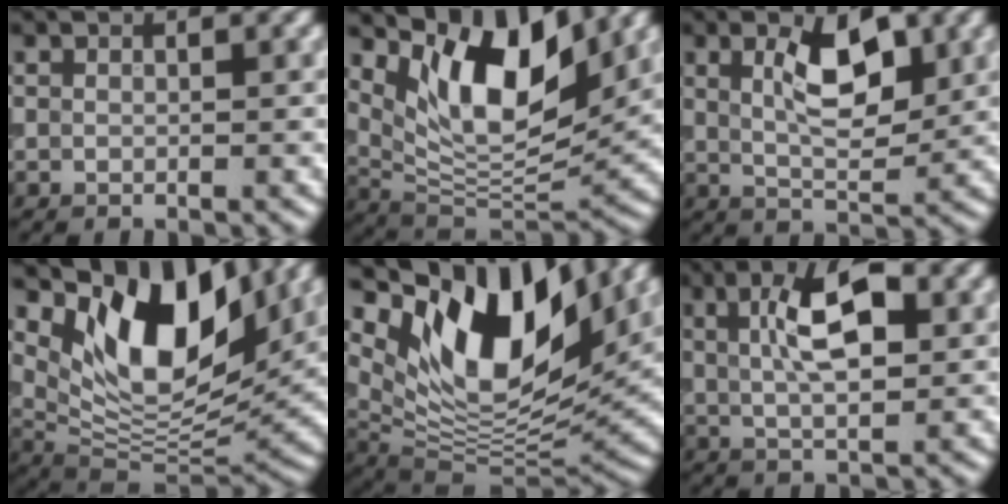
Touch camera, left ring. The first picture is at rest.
{"total": 10.1, "force": [5.0, 4.1, 7.8], "torque": [-0.128, -0.007, 0.093]}
{"total": 5.1, "force": [1.7, 2.0, 4.3], "torque": [-0.075, 0.000, 0.028]}
{"total": 11.6, "force": [5.6, 5.3, 8.6], "torque": [-0.138, -0.007, 0.105]}
{"total": 13.3, "force": [6.2, 6.3, 10.0], "torque": [-0.177, -0.003, 0.113]}
{"total": 6.2, "force": [1.6, 2.4, 5.5], "torque": [-0.091, 0.009, 0.022]}